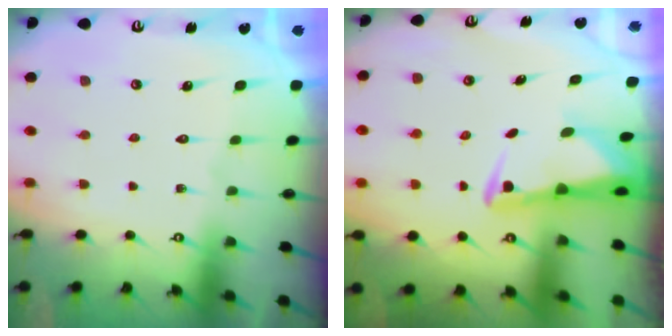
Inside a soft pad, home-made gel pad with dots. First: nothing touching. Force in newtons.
{"total": 3.1, "press": 2.9, "slide": 0.9}